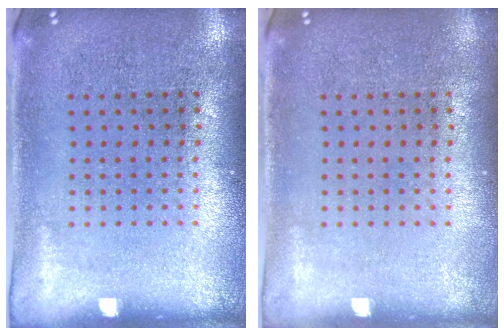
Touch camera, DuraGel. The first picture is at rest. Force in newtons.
{"total": 0.0}